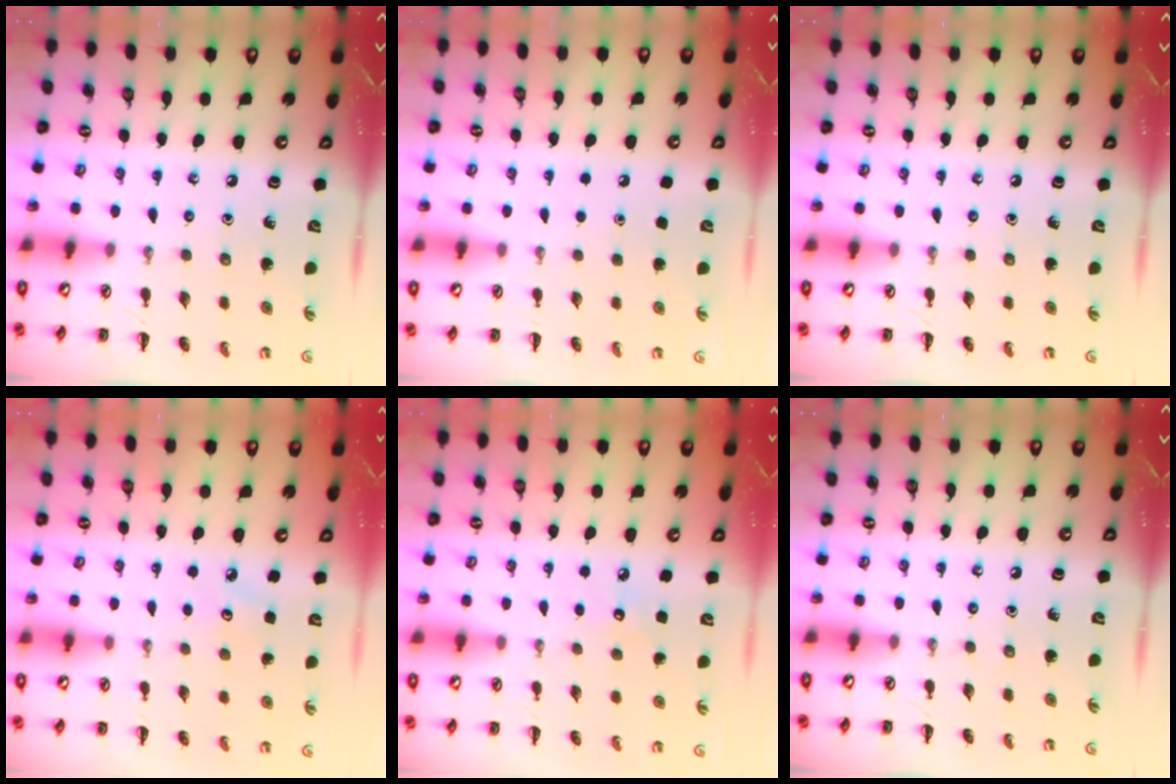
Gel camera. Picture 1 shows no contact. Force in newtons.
{"total": 1.7, "press": 1.7, "slide": 0.1}
{"total": 0.0}
{"total": 2.8, "press": 2.7, "slide": 0.8}
{"total": 3.7, "press": 3.5, "slide": 0.9}
{"total": 0.0}